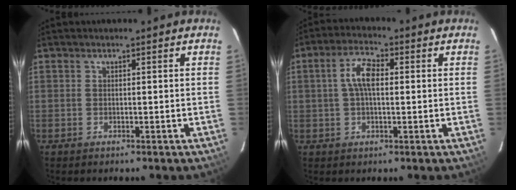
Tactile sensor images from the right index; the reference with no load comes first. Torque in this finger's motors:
{"motor_torque": [0.80, 0.04, 0.46, 0.12]}